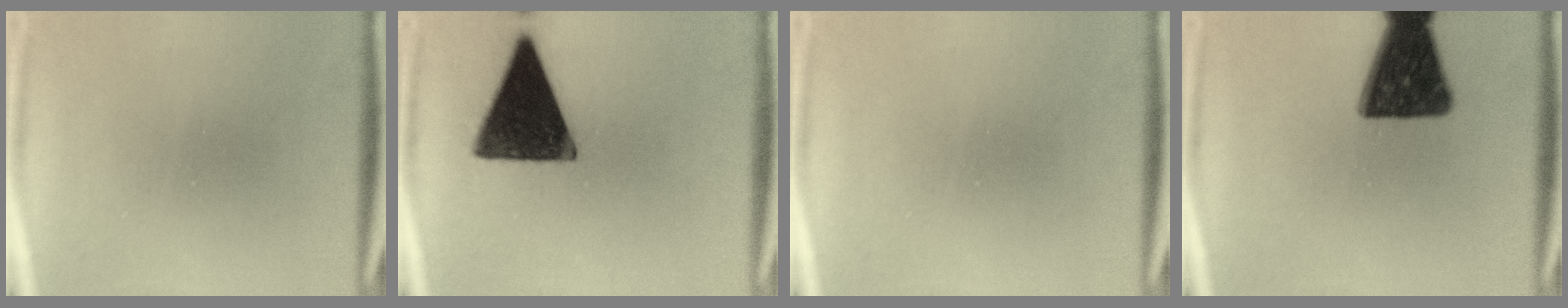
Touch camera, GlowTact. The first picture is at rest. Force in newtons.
{"total": 16.2}
{"total": 0.0}
{"total": 14.8}